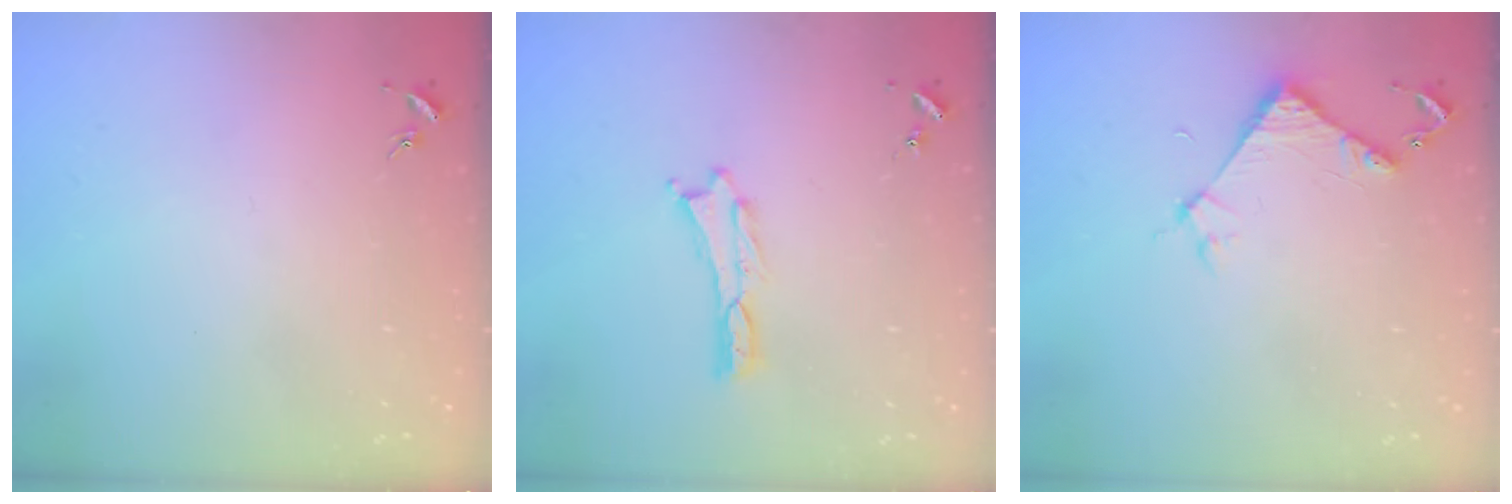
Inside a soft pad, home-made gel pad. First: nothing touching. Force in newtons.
{"total": 0.0}
{"total": 3.9, "press": 3.9, "slide": 0.3}